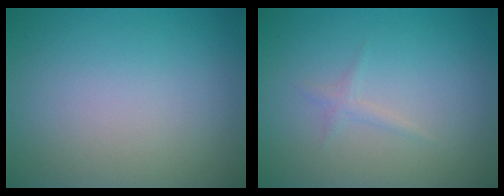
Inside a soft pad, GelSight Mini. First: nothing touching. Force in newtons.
{"total": 0.8, "press": 0.8, "slide": 0.0}